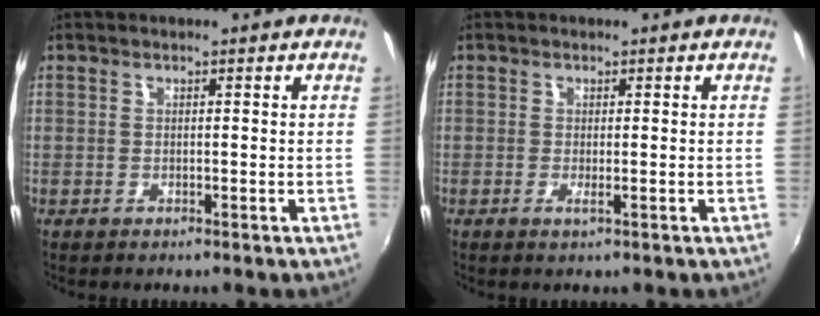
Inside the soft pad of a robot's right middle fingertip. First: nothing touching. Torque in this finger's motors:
{"motor_torque": [0.08, -0.81, -0.11, -0.01]}